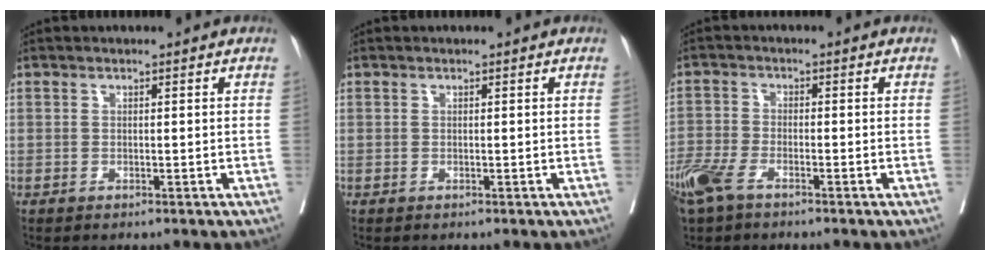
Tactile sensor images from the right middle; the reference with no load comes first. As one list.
[{"total": 0.0}, {"total": 6.3, "force": [-4.4, 2.1, 3.9], "torque": [-0.092, -0.009, -0.087]}]